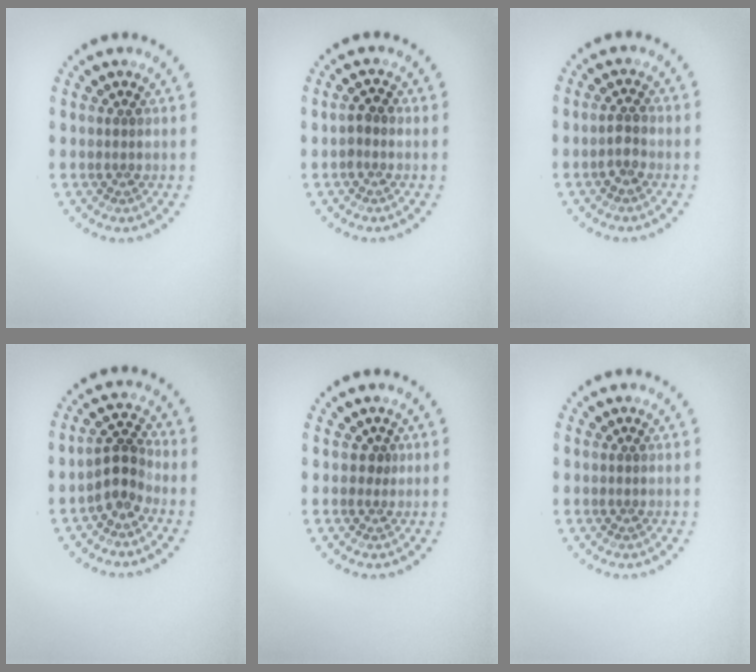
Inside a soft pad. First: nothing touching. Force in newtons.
{"total": 1.1, "press": 1.0, "slide": 0.5}
{"total": 1.5, "press": 1.4, "slide": 0.4}
{"total": 2.6, "press": 2.2, "slide": 1.4}
{"total": 0.6, "press": 0.3, "slide": 0.5}
{"total": 0.0}